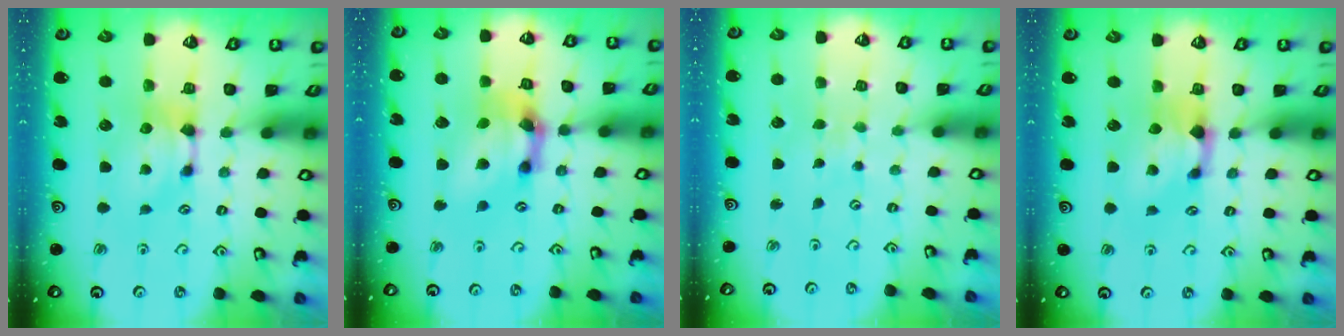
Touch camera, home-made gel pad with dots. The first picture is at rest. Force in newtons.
{"total": 7.7, "press": 7.2, "slide": 2.8}
{"total": 5.2, "press": 5.2, "slide": 0.2}
{"total": 1.2, "press": 0.4, "slide": 1.1}